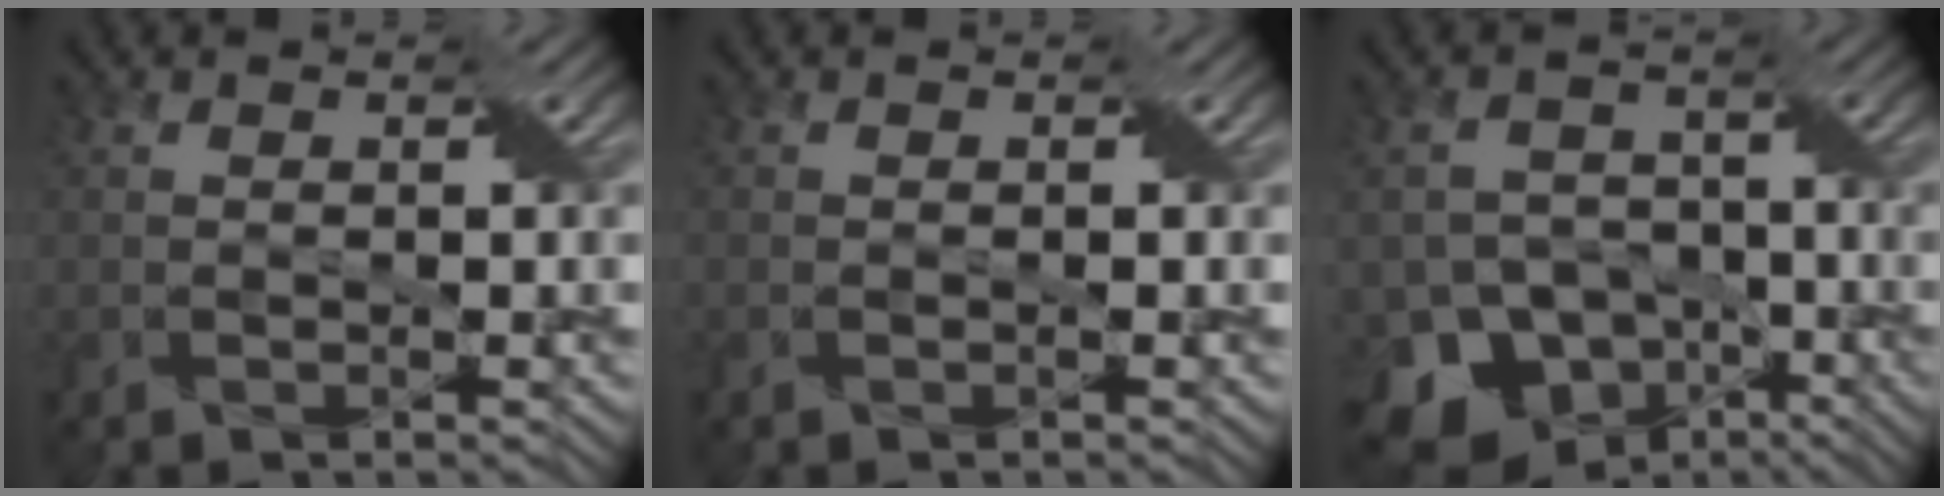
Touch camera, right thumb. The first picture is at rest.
{"total": 0.0}
{"total": 12.4, "force": [-7.7, 9.1, 3.4], "torque": [-0.085, -0.024, -0.126]}